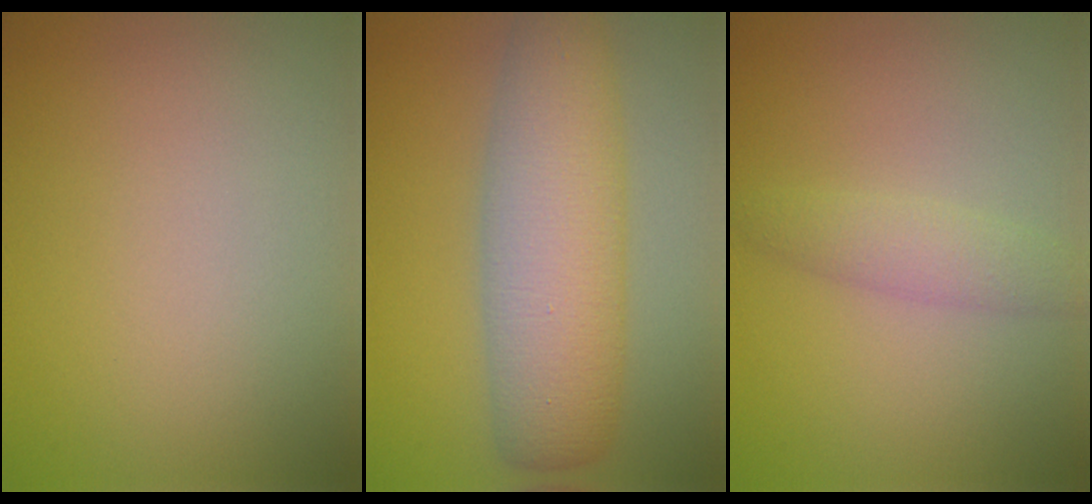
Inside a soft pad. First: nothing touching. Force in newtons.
{"total": 8.0, "press": 8.0, "slide": 0.1}
{"total": 2.2, "press": 2.2, "slide": 0.0}